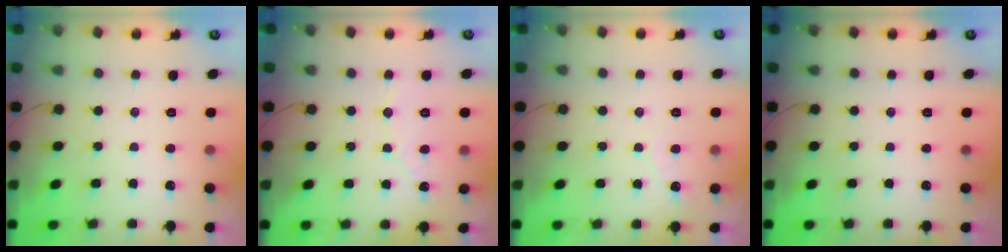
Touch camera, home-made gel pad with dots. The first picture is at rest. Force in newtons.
{"total": 4.6, "press": 4.6, "slide": 0.4}
{"total": 2.9, "press": 2.9, "slide": 0.3}
{"total": 0.0}